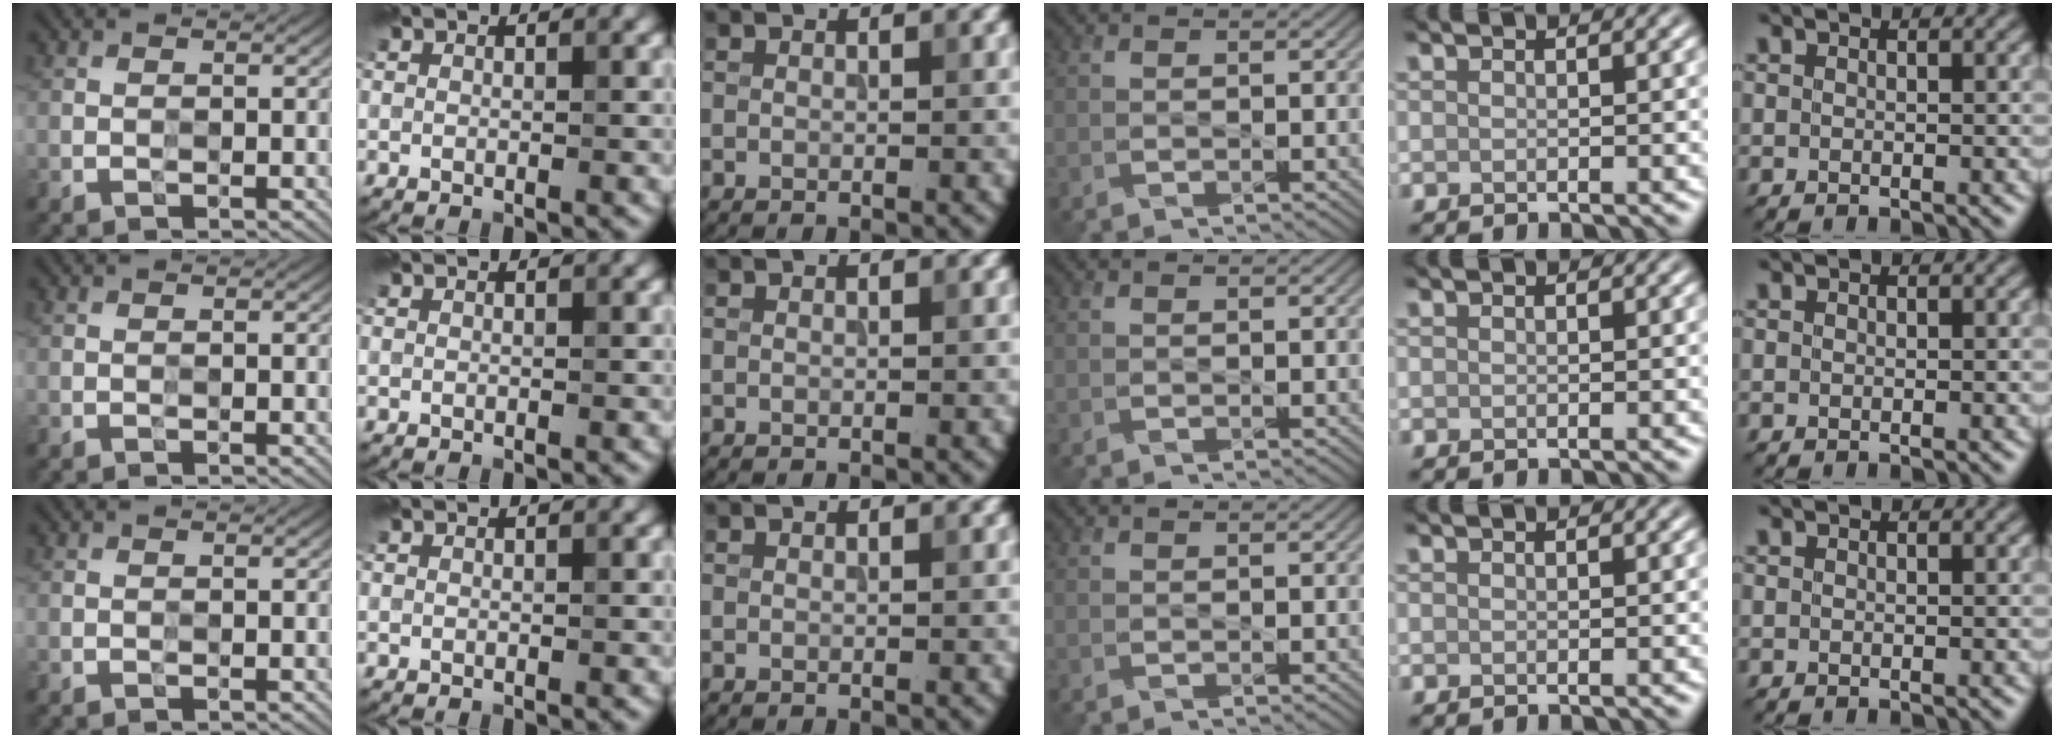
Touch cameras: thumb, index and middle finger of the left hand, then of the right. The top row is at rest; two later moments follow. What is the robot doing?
{"motion": "press", "object": "button"}